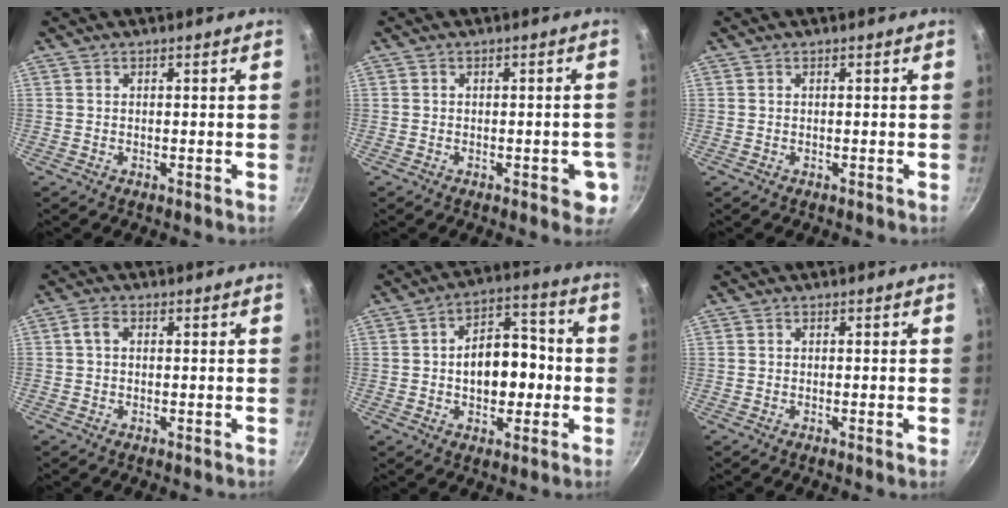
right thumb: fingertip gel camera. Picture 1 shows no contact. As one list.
[{"total": 4.6, "force": [-1.5, 2.2, 3.7], "torque": [-0.021, 0.009, -0.019]}, {"total": 0.0}, {"total": 2.3, "force": [0.3, 1.6, 1.6], "torque": [-0.033, 0.009, 0.002]}, {"total": 12.5, "force": [-1.1, 8.2, 9.3], "torque": [-0.093, 0.029, -0.025]}, {"total": 0.7, "force": [-0.2, -0.1, 0.6], "torque": [-0.011, -0.002, -0.007]}]